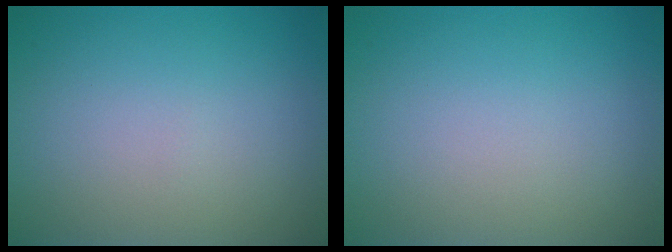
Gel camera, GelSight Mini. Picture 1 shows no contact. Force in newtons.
{"total": 0.0}